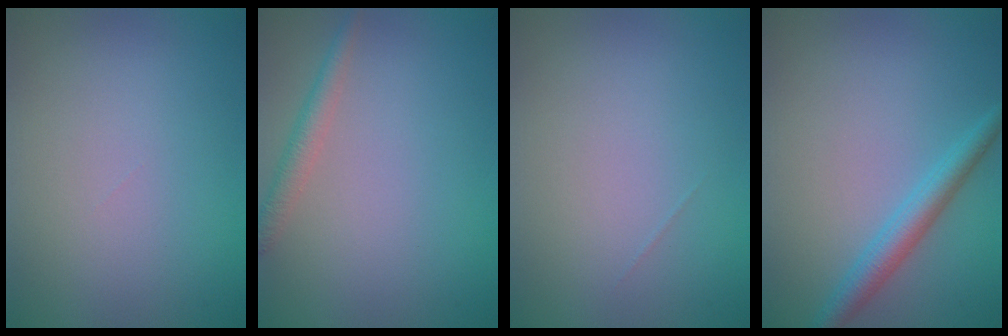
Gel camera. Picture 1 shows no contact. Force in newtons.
{"total": 1.8, "press": 1.8, "slide": 0.1}
{"total": 0.0}
{"total": 2.9, "press": 2.9, "slide": 0.1}